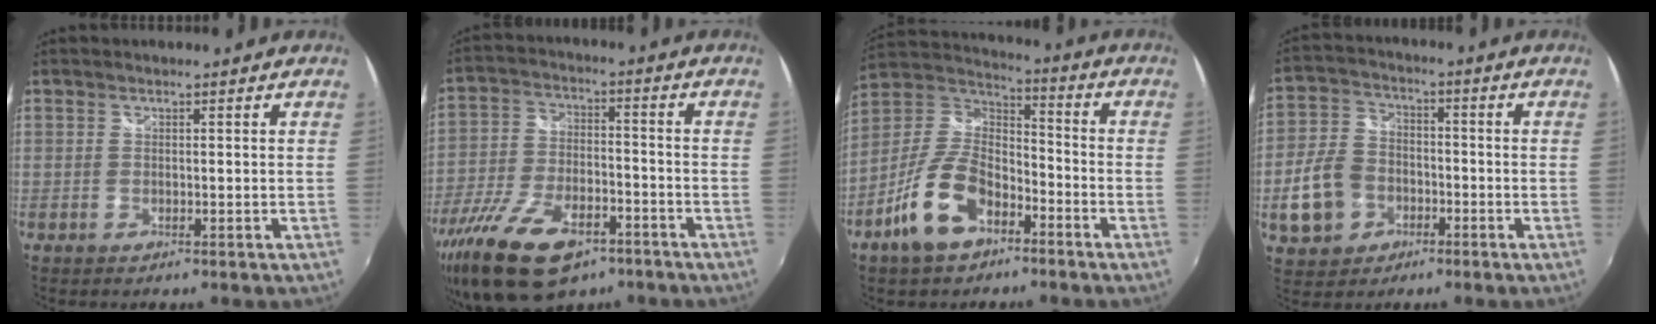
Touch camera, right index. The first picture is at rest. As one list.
[{"total": 18.2, "force": [-11.4, 8.9, 11.1], "torque": [-0.243, -0.031, -0.197]}, {"total": 13.2, "force": [-7.1, 6.9, 8.7], "torque": [-0.186, 0.013, -0.127]}, {"total": 11.6, "force": [-4.0, 9.2, 5.8], "torque": [-0.152, 0.018, -0.063]}]